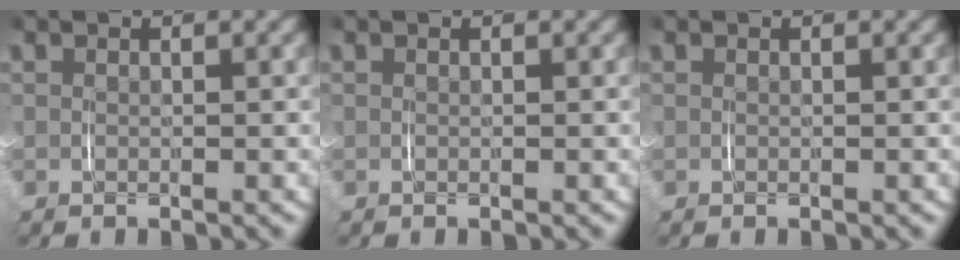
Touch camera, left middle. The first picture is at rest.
{"total": 0.0}
{"total": 0.0}